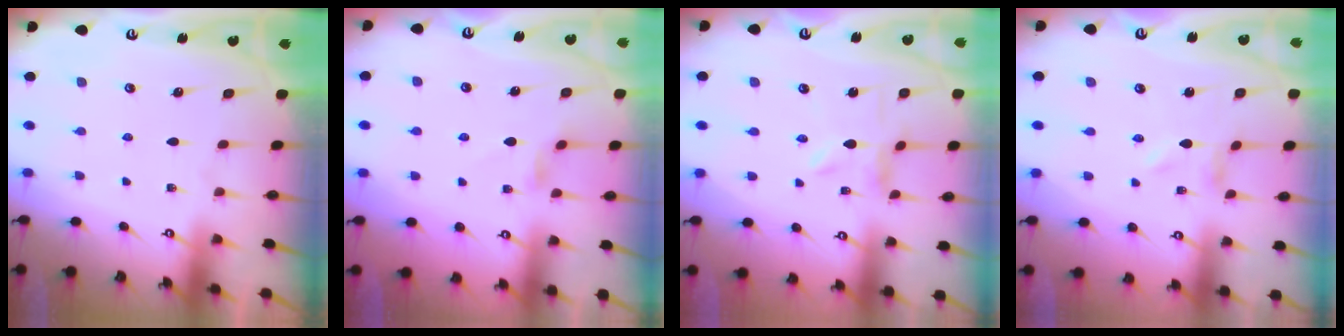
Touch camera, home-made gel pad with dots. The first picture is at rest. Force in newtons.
{"total": 3.0, "press": 3.0, "slide": 0.3}
{"total": 1.6, "press": 1.6, "slide": 0.2}
{"total": 0.6, "press": 0.6, "slide": 0.2}